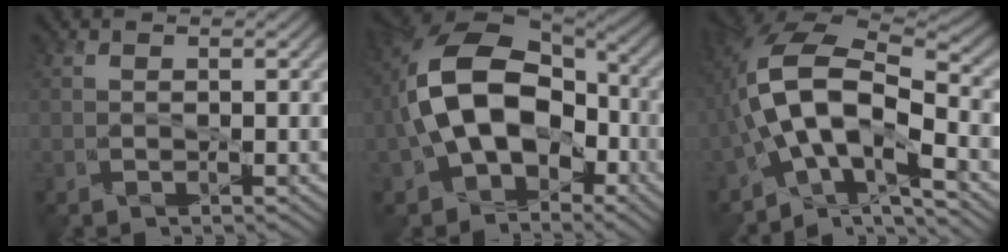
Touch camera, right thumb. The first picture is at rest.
{"total": 14.7, "force": [-1.9, 9.8, 10.9], "torque": [-0.199, 0.008, -0.035]}
{"total": 12.6, "force": [-3.9, 5.2, 10.7], "torque": [-0.203, 0.007, -0.081]}